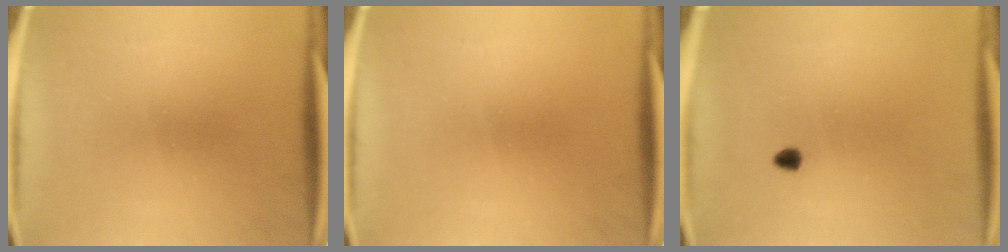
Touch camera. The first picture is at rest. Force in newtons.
{"total": 0.0}
{"total": 0.9}